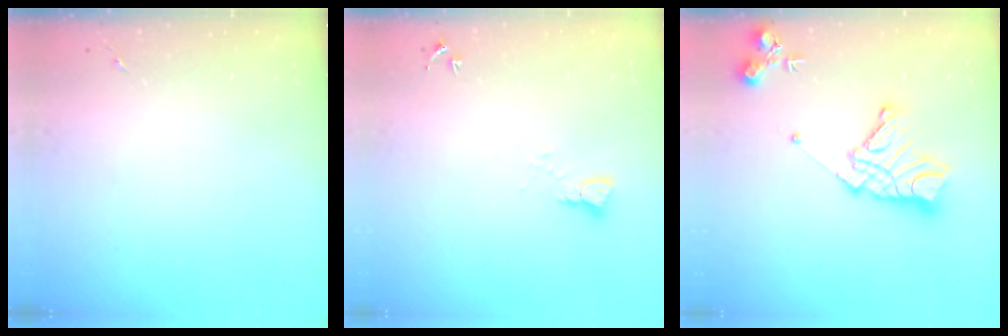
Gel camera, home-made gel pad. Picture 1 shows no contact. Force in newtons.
{"total": 2.4, "press": 2.4, "slide": 0.2}
{"total": 18.2, "press": 18.1, "slide": 1.5}